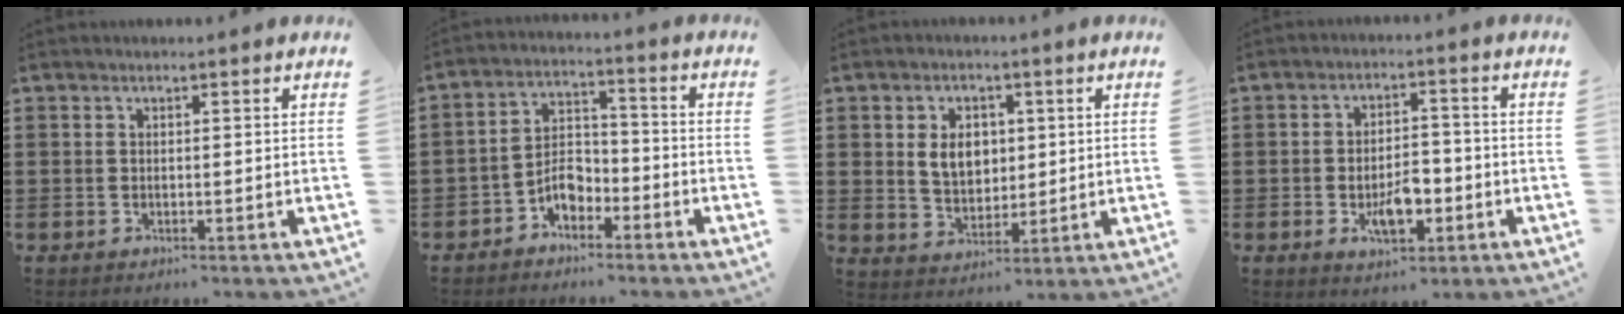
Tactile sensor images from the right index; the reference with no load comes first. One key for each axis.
{"total": 5.3, "fx": -3.2, "fy": 3.1, "fz": 2.9, "tx": -0.059, "ty": 0.013, "tz": -0.062}
{"total": 5.7, "fx": 1.0, "fy": 4.2, "fz": 3.7, "tx": -0.069, "ty": 0.009, "tz": 0.012}
{"total": 6.5, "fx": -2.2, "fy": 3.1, "fz": 5.2, "tx": -0.082, "ty": 0.001, "tz": -0.044}